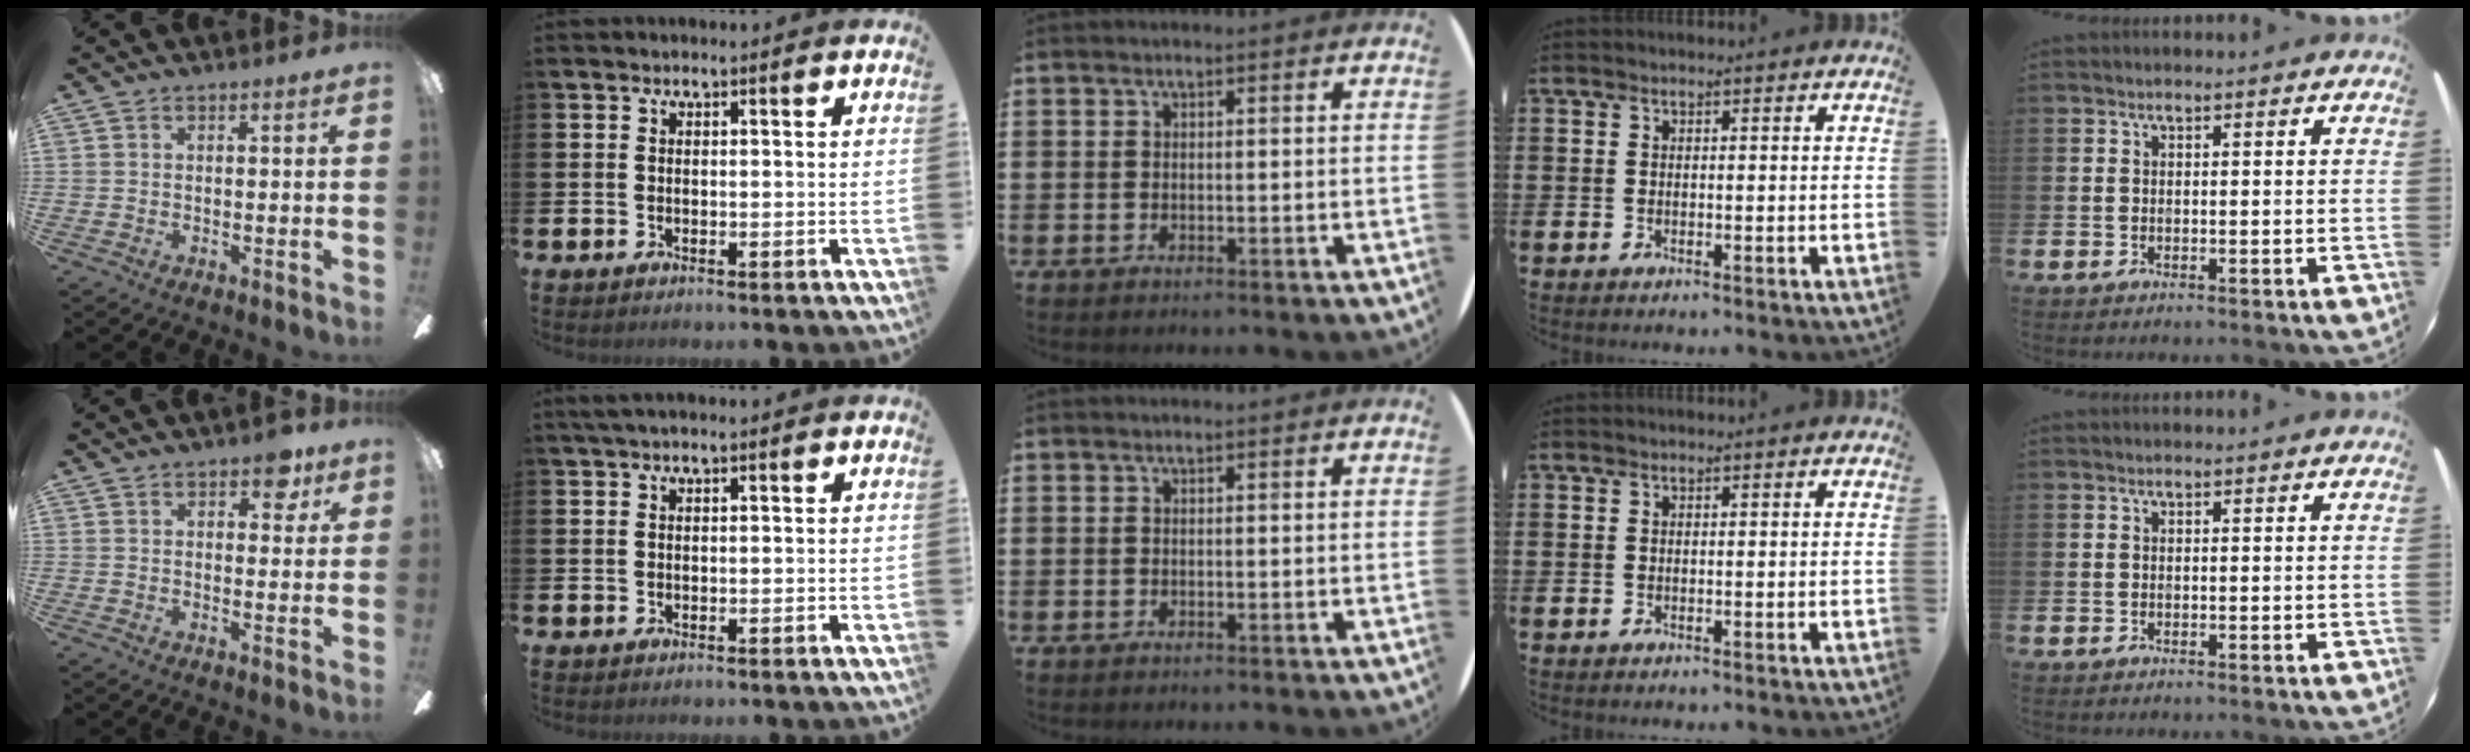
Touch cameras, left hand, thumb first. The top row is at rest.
{"thumb": {"total": 5.1, "force": [3.0, 2.7, 3.1], "torque": [-0.027, -0.006, 0.047]}, "index": {"total": 0.9, "force": [0.6, 0.1, 0.7], "torque": [-0.016, 0.004, 0.011]}}